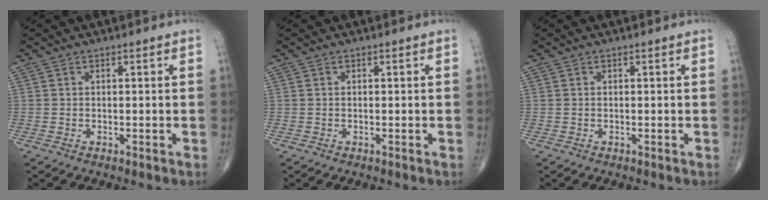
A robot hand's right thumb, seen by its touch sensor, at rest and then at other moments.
{"total": 0.0}
{"total": 0.0}